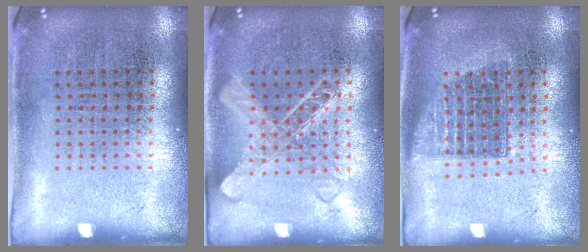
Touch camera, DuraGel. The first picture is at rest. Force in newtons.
{"total": 1.4, "press": 1.4, "slide": 0.3}
{"total": 1.4, "press": 1.1, "slide": 0.8}